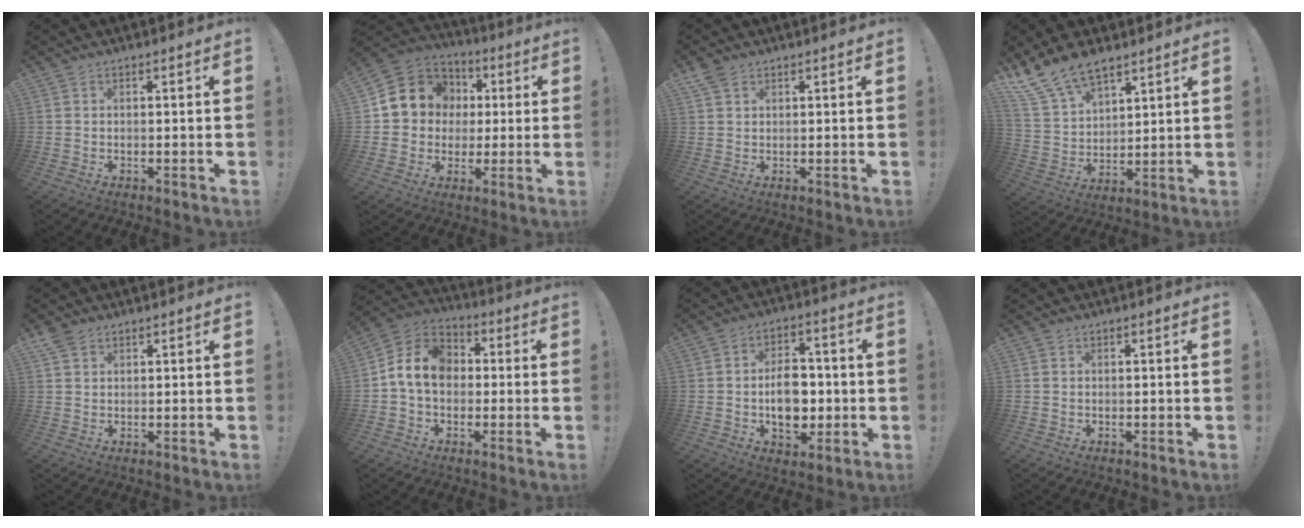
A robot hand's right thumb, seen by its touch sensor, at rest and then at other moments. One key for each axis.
{"total": 12.0, "fx": 2.4, "fy": 11.2, "fz": 3.6, "tx": -0.052, "ty": -0.002, "tz": 0.061}
{"total": 3.2, "fx": 2.2, "fy": 1.8, "fz": 1.5, "tx": -0.032, "ty": -0.003, "tz": 0.042}
{"total": 13.2, "fx": 10.3, "fy": 6.1, "fz": 5.6, "tx": -0.115, "ty": -0.064, "tz": 0.199}
{"total": 3.3, "fx": 2.3, "fy": 2.0, "fz": 1.4, "tx": -0.023, "ty": -0.007, "tz": 0.043}
{"total": 11.7, "fx": 0.6, "fy": 9.1, "fz": 7.4, "tx": -0.127, "ty": 0.021, "tz": 0.021}
{"total": 11.8, "fx": -1.2, "fy": 8.4, "fz": 8.2, "tx": -0.112, "ty": 0.006, "tz": -0.020}
{"total": 0.0}